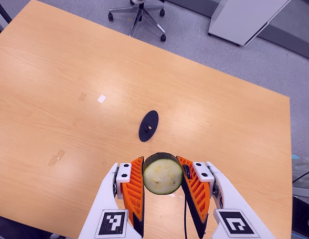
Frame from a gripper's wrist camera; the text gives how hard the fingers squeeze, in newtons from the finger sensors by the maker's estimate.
{"total": 12.1, "left": 11.3, "right": 12.9}